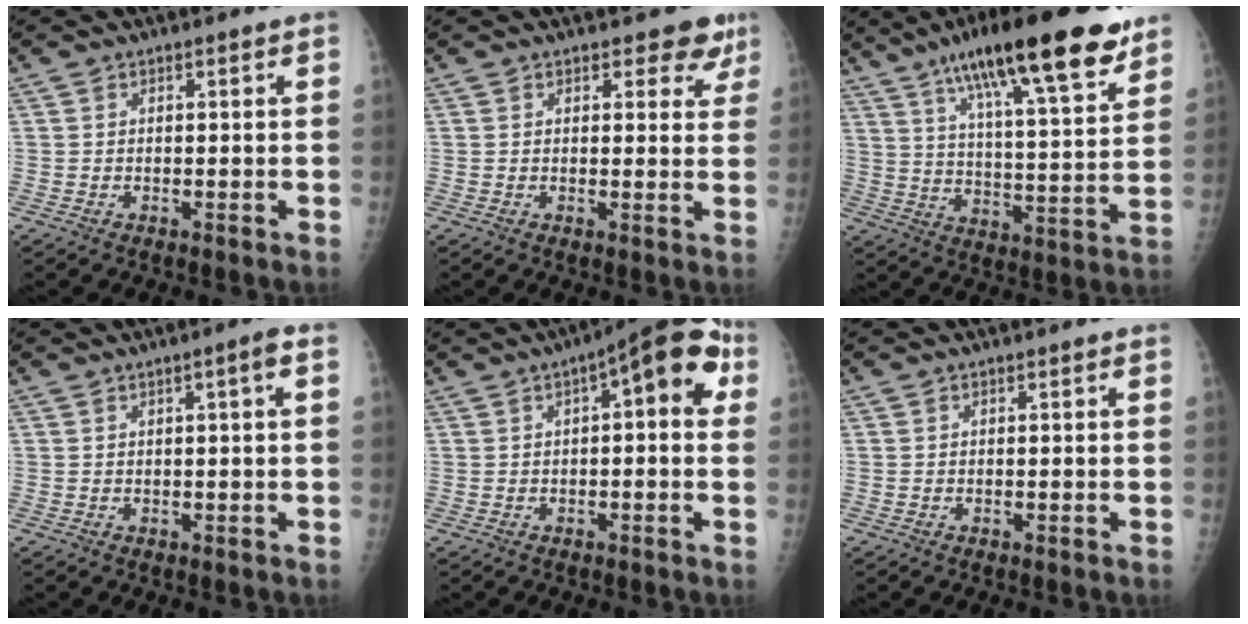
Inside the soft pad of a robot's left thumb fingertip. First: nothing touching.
{"total": 4.7, "force": [3.5, 2.6, 1.8], "torque": [0.016, -0.018, 0.034]}
{"total": 23.3, "force": [14.7, 5.3, 17.3], "torque": [-0.257, -0.040, 0.233]}
{"total": 2.4, "force": [0.7, 0.0, 2.3], "torque": [-0.039, 0.005, 0.013]}
{"total": 11.5, "force": [3.2, 4.4, 10.1], "torque": [-0.112, 0.027, 0.032]}
{"total": 0.0}